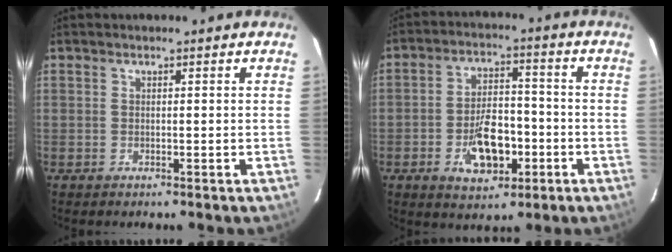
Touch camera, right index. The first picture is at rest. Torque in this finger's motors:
{"motor_torque": [0.90, -0.67, 0.27, 0.06]}